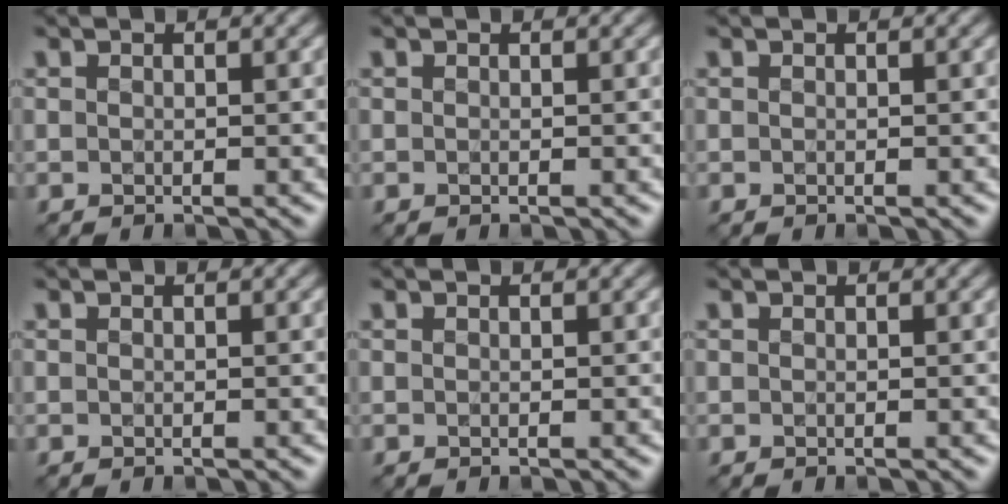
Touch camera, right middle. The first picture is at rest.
{"total": 0.0}
{"total": 0.0}
{"total": 0.0}
{"total": 0.0}
{"total": 0.0}